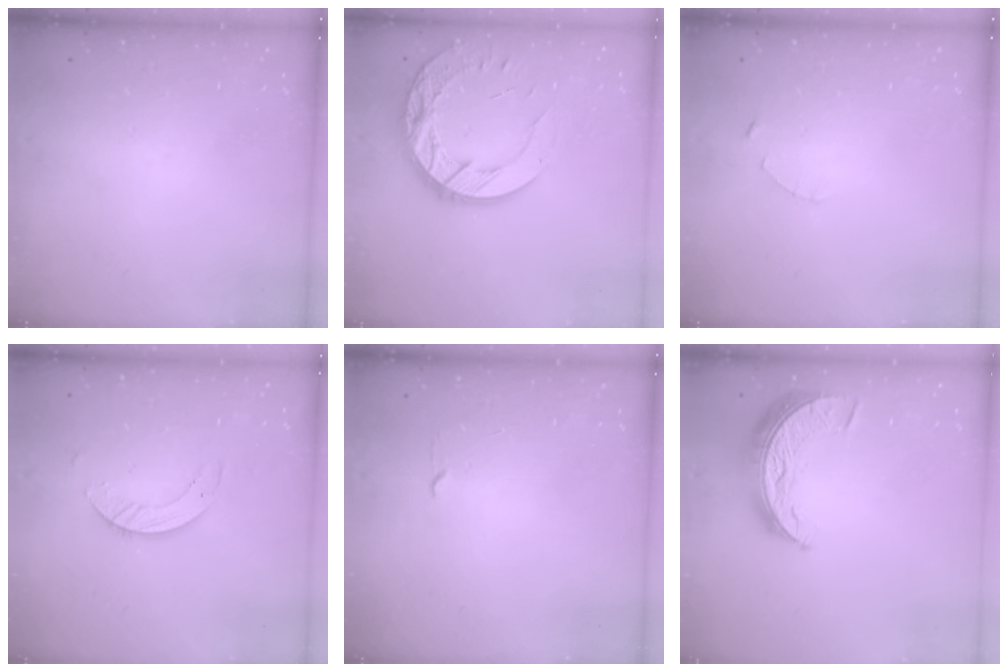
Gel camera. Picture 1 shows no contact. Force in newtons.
{"total": 20.4, "press": 20.3, "slide": 1.7}
{"total": 1.0, "press": 1.0, "slide": 0.2}
{"total": 4.2, "press": 4.2, "slide": 0.3}
{"total": 2.3, "press": 2.2, "slide": 0.3}
{"total": 10.5, "press": 10.5, "slide": 0.5}